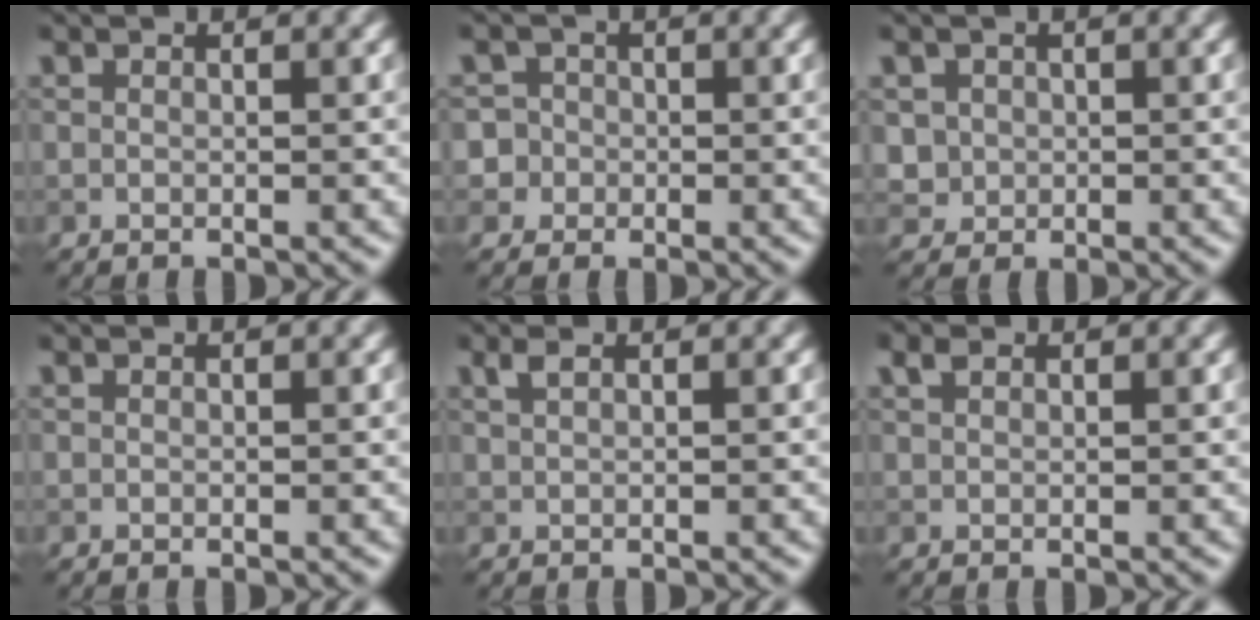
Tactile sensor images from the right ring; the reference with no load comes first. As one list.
[{"total": 4.0, "force": [-0.4, 3.9, 0.9], "torque": [0.010, 0.022, -0.027]}, {"total": 1.8, "force": [0.2, 1.7, 0.4], "torque": [-0.004, -0.005, 0.020]}, {"total": 0.0}, {"total": 1.1, "force": [0.7, 0.3, 0.8], "torque": [-0.016, 0.006, 0.014]}, {"total": 1.0, "force": [0.7, 0.5, 0.5], "torque": [-0.012, 0.005, 0.014]}]